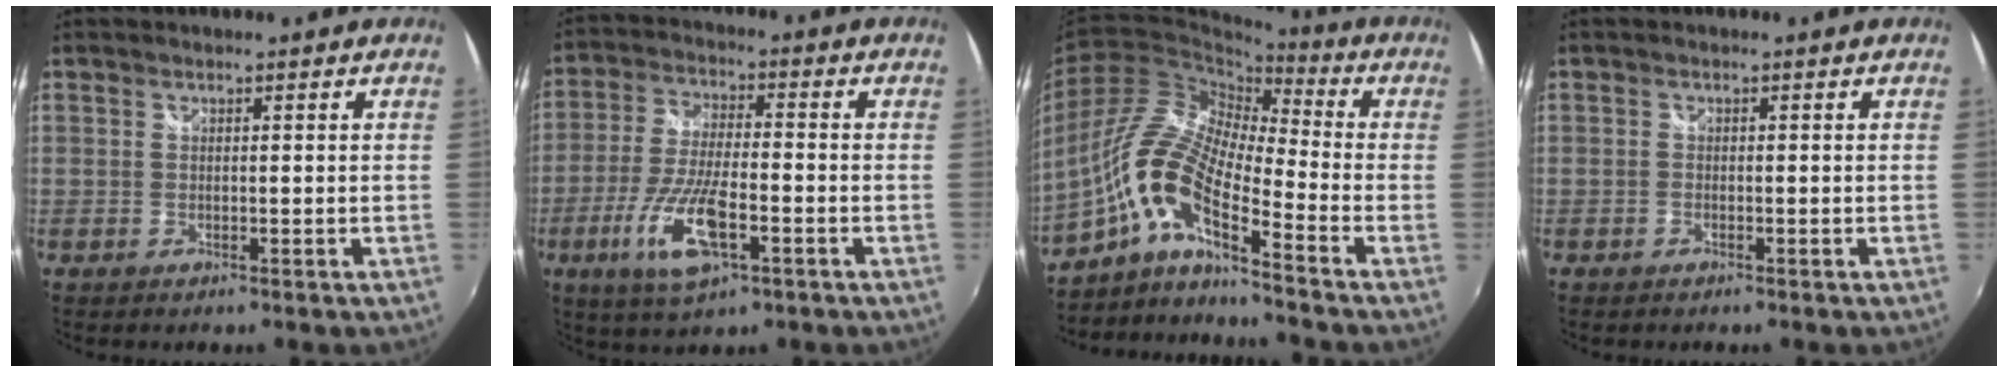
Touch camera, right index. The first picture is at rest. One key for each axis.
{"total": 12.4, "fx": -5.0, "fy": 3.8, "fz": 10.7, "tx": -0.227, "ty": -0.015, "tz": -0.094}
{"total": 12.8, "fx": -7.2, "fy": 2.4, "fz": 10.2, "tx": -0.192, "ty": 0.006, "tz": -0.158}
{"total": 0.7, "fx": -0.6, "fy": 0.4, "fz": 0.1, "tx": -0.005, "ty": -0.002, "tz": -0.013}